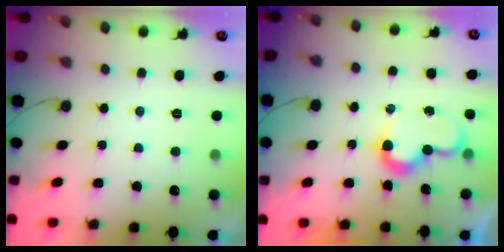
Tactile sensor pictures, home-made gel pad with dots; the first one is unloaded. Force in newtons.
{"total": 7.5, "press": 7.5, "slide": 0.4}